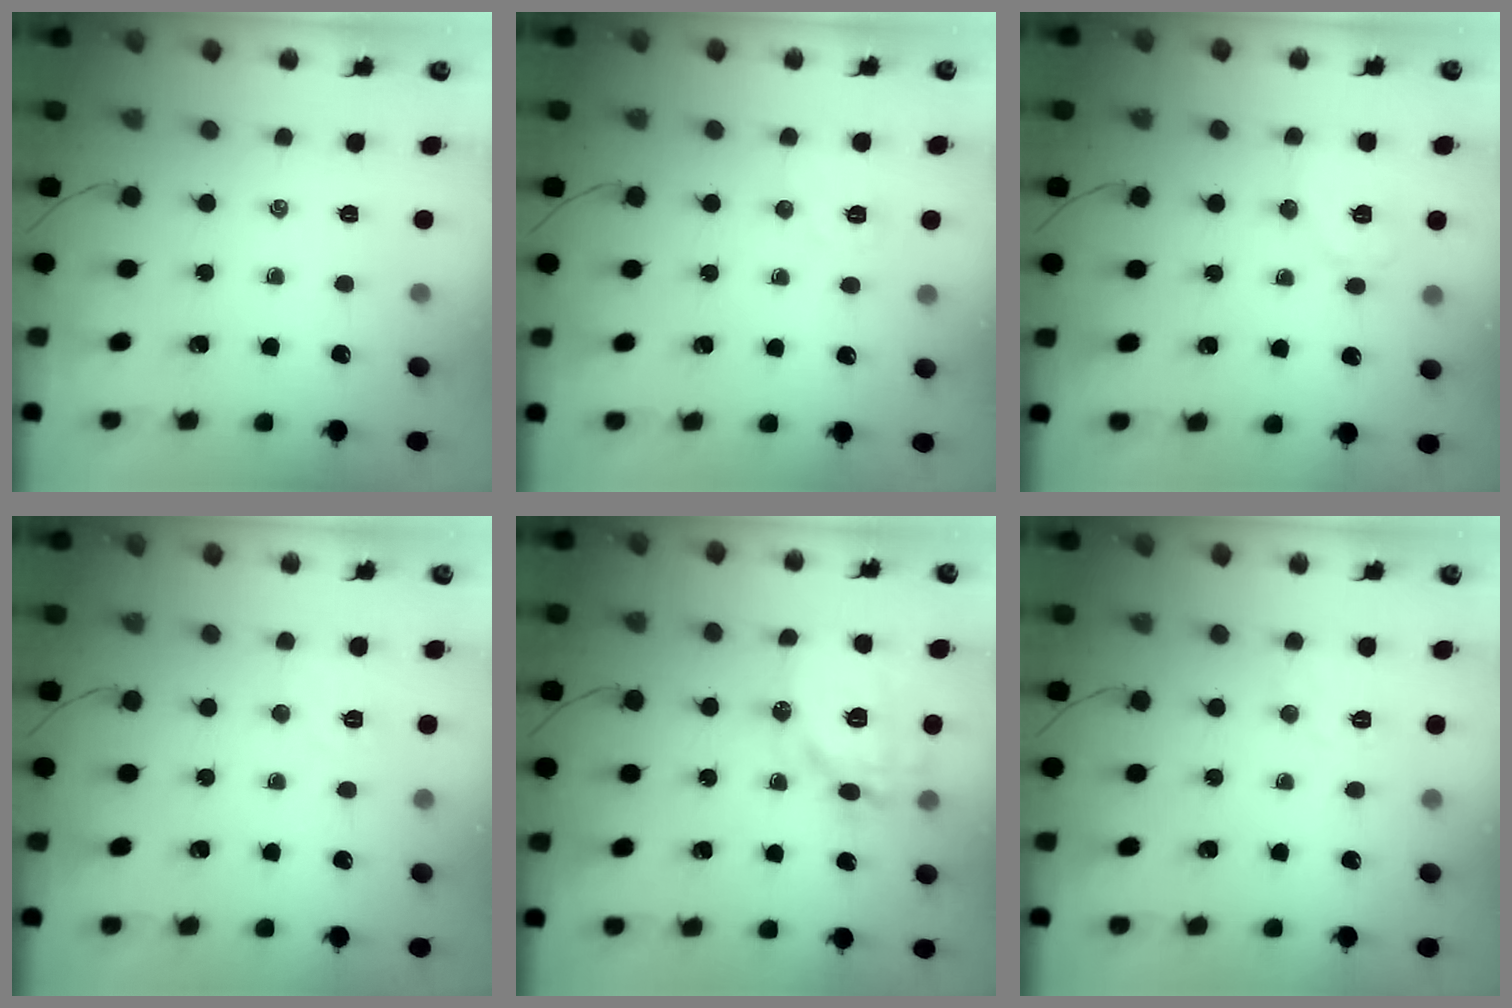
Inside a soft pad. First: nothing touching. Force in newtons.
{"total": 6.0, "press": 5.9, "slide": 1.4}
{"total": 8.1, "press": 8.0, "slide": 1.4}
{"total": 5.5, "press": 5.3, "slide": 1.3}
{"total": 15.9, "press": 15.8, "slide": 1.5}
{"total": 5.8, "press": 5.8, "slide": 1.0}